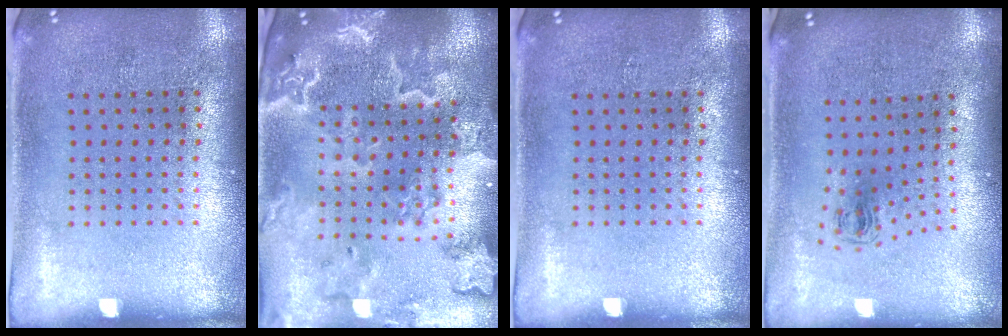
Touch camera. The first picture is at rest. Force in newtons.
{"total": 3.9, "press": 3.3, "slide": 2.1}
{"total": 0.0}
{"total": 0.7, "press": 0.4, "slide": 0.6}